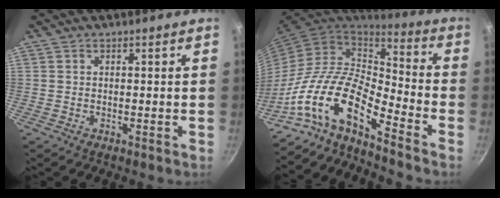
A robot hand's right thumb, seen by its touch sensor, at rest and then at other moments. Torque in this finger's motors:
{"motor_torque": [3.06, 1.74, 1.18, -1.58, 0.65]}